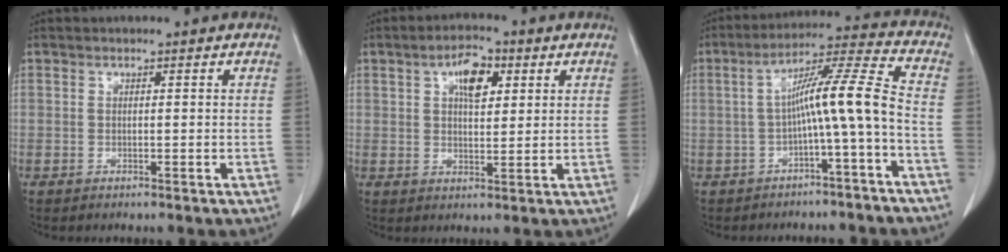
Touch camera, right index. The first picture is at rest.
{"total": 6.0, "force": [2.4, 2.6, 4.9], "torque": [-0.083, 0.009, 0.039]}
{"total": 9.9, "force": [-2.4, -0.8, 9.6], "torque": [-0.156, 0.029, -0.041]}